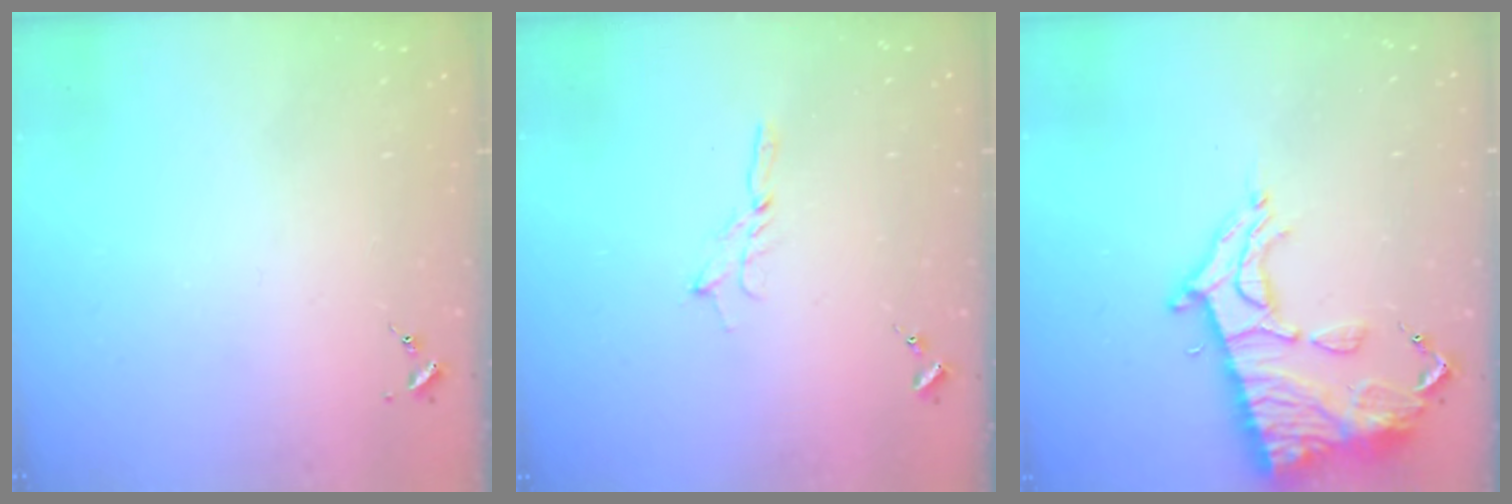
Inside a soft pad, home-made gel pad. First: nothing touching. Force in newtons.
{"total": 2.7, "press": 2.7, "slide": 0.3}
{"total": 15.9, "press": 15.9, "slide": 1.4}